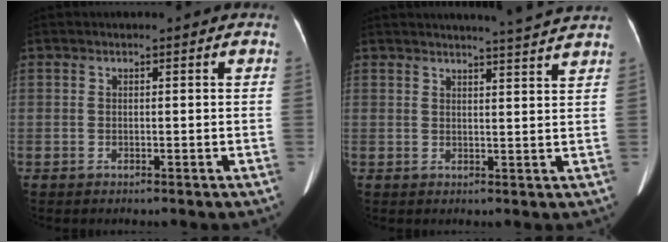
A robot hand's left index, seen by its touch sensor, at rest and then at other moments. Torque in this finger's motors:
{"motor_torque": [0.04, -0.45, -0.05, 0.01]}